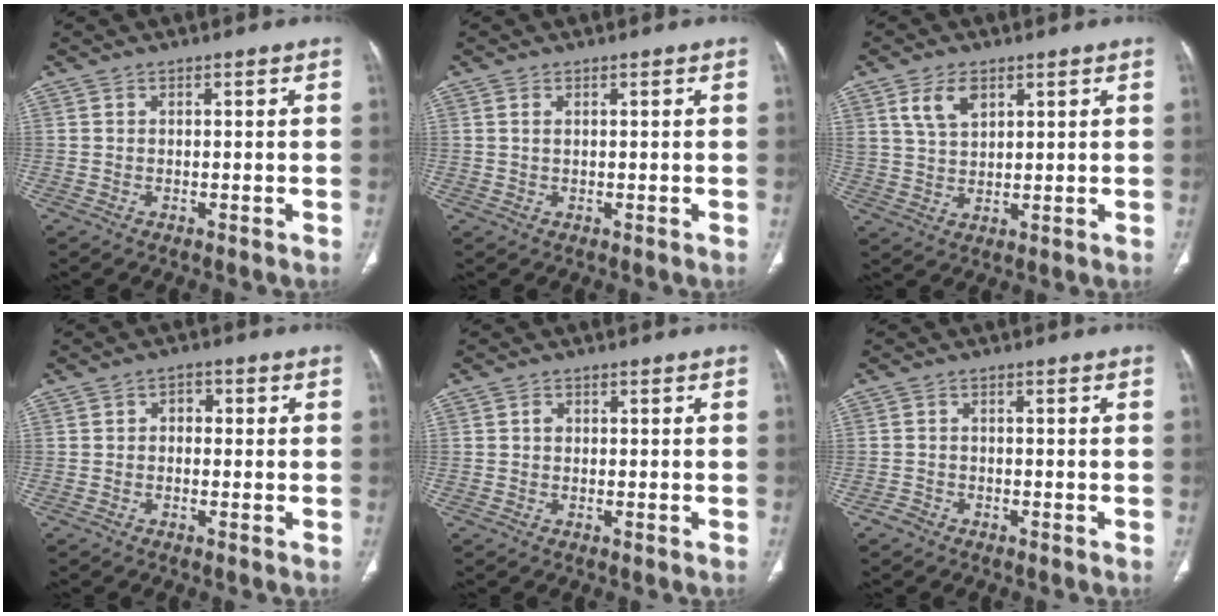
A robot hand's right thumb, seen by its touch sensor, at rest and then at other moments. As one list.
[{"total": 1.0, "force": [0.4, 0.5, 0.8], "torque": [-0.021, 0.004, 0.010]}, {"total": 6.2, "force": [3.1, 3.6, 3.9], "torque": [-0.064, -0.014, 0.065]}, {"total": 2.5, "force": [0.1, 1.9, 1.6], "torque": [-0.009, 0.009, -0.006]}, {"total": 1.1, "force": [0.1, 0.9, 0.6], "torque": [-0.006, 0.003, 0.000]}, {"total": 1.6, "force": [-1.2, 1.1, 0.2], "torque": [-0.007, 0.005, -0.025]}]